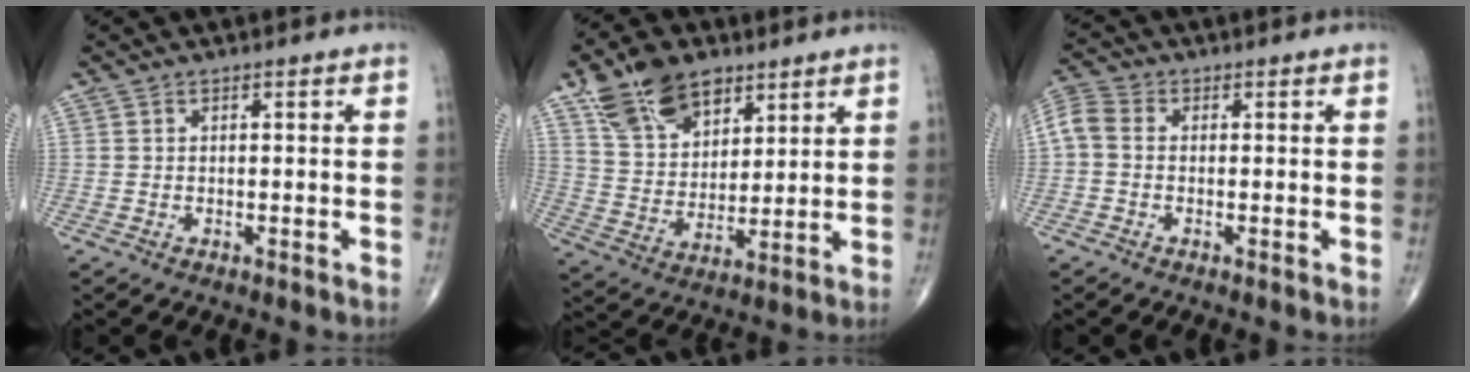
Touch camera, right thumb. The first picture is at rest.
{"total": 14.5, "force": [8.8, 8.4, 7.9], "torque": [-0.110, -0.030, 0.165]}
{"total": 5.9, "force": [0.0, 4.4, 4.0], "torque": [-0.091, 0.017, -0.011]}